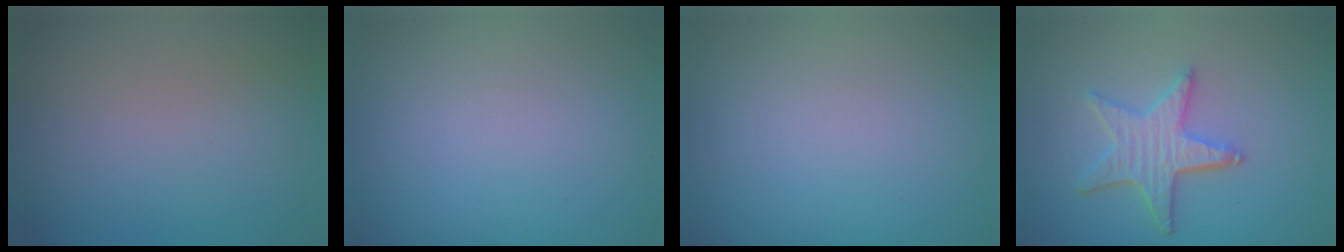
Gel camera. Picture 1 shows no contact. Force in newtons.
{"total": 0.0}
{"total": 0.0}
{"total": 4.4, "press": 3.8, "slide": 2.2}